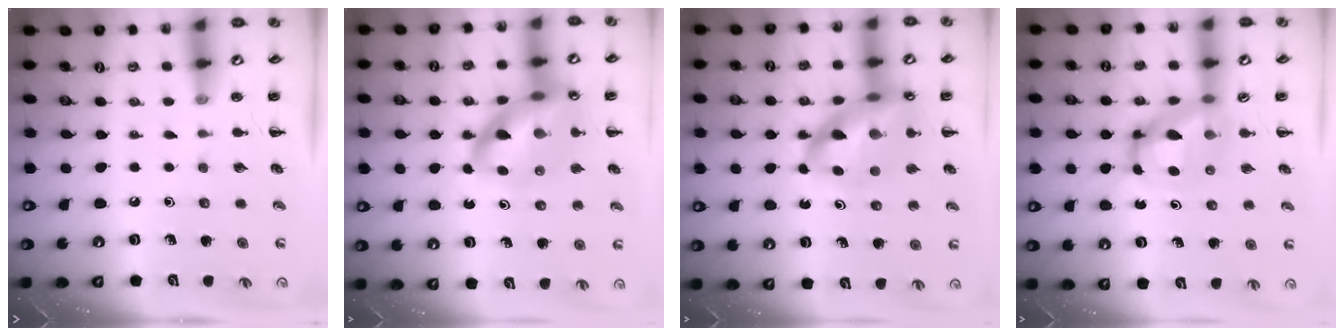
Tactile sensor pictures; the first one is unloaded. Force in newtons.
{"total": 18.6, "press": 18.4, "slide": 2.8}
{"total": 17.9, "press": 17.3, "slide": 4.5}
{"total": 6.4, "press": 6.3, "slide": 1.4}